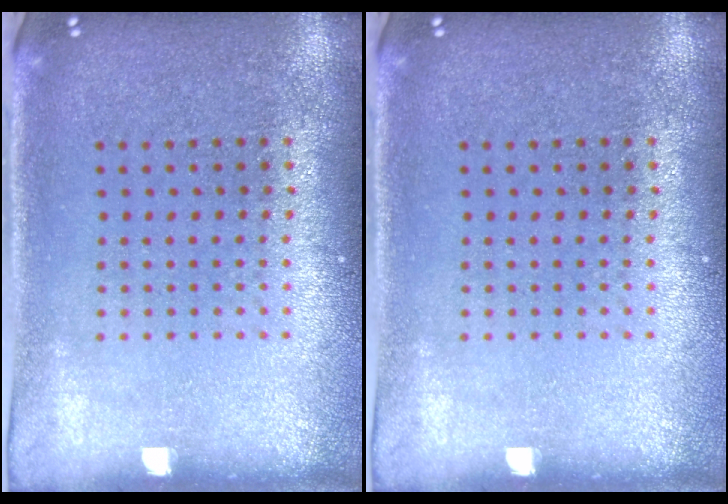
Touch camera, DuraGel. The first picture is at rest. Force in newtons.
{"total": 0.0}